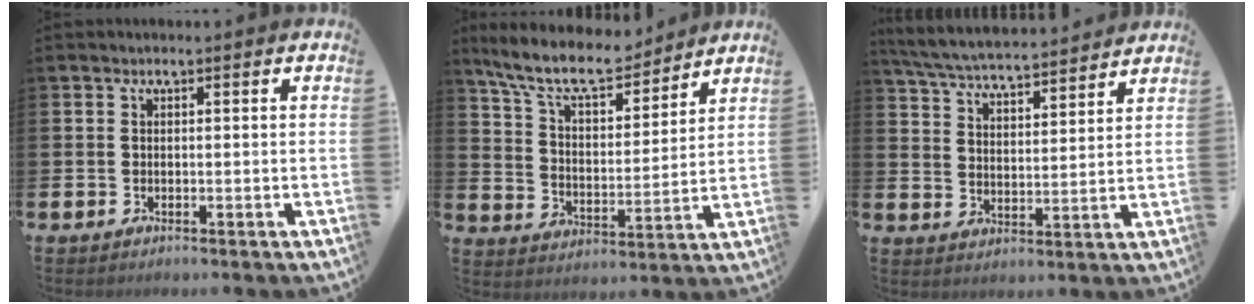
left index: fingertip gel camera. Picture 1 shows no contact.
{"total": 9.8, "force": [8.8, 2.6, 3.5], "torque": [-0.096, -0.053, 0.156]}
{"total": 5.8, "force": [5.7, 0.3, 1.1], "torque": [-0.047, -0.042, 0.098]}